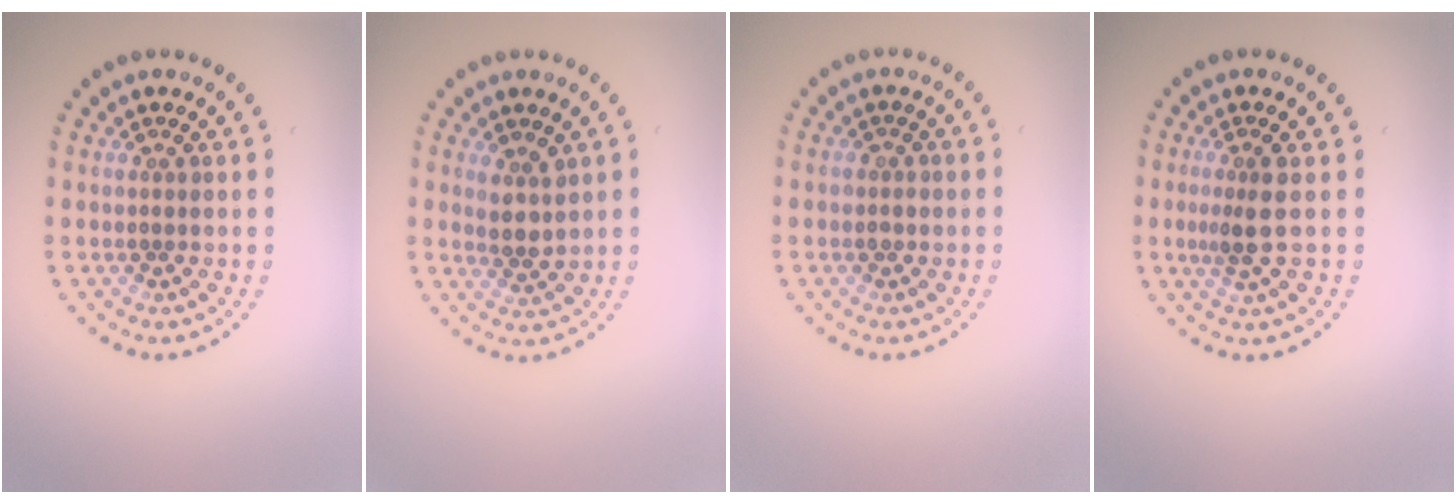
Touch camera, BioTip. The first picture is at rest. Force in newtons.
{"total": 2.2, "press": 1.8, "slide": 1.2}
{"total": 0.9, "press": 0.8, "slide": 0.3}
{"total": 2.4, "press": 1.8, "slide": 1.6}